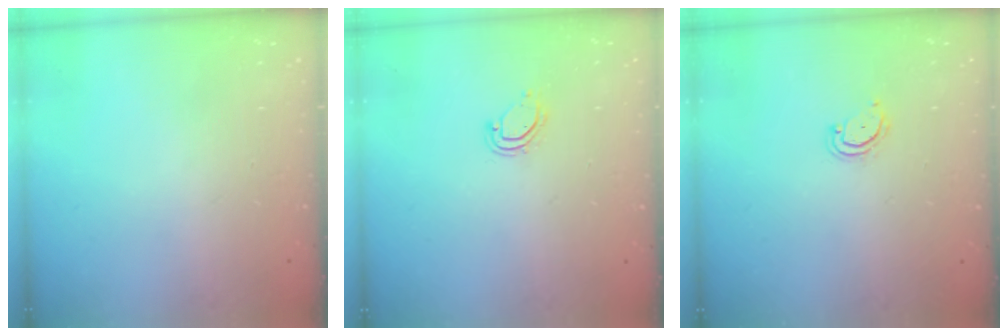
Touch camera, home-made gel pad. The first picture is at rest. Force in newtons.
{"total": 4.3, "press": 4.3, "slide": 0.3}
{"total": 3.4, "press": 3.4, "slide": 0.2}